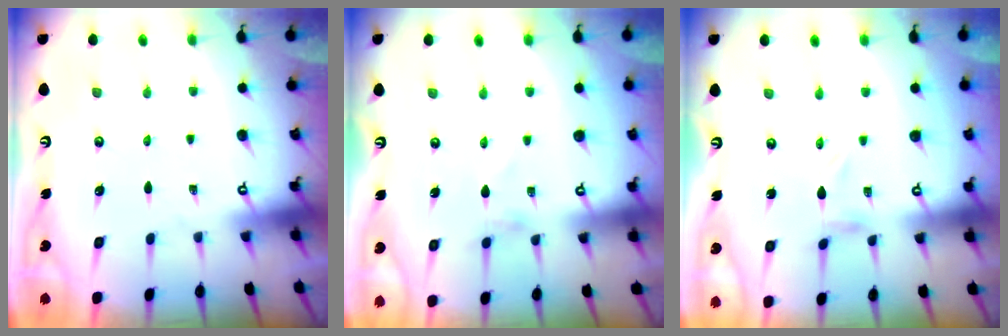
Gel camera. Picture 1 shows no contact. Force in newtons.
{"total": 1.2, "press": 1.2, "slide": 0.3}
{"total": 0.6, "press": 0.5, "slide": 0.2}